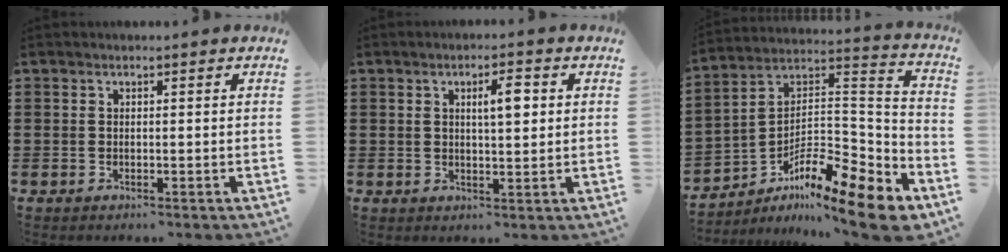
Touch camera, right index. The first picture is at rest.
{"total": 4.2, "force": [1.1, 1.2, 3.9], "torque": [-0.062, 0.001, 0.013]}
{"total": 12.6, "force": [-8.9, 3.2, 8.2], "torque": [-0.129, 0.009, -0.173]}